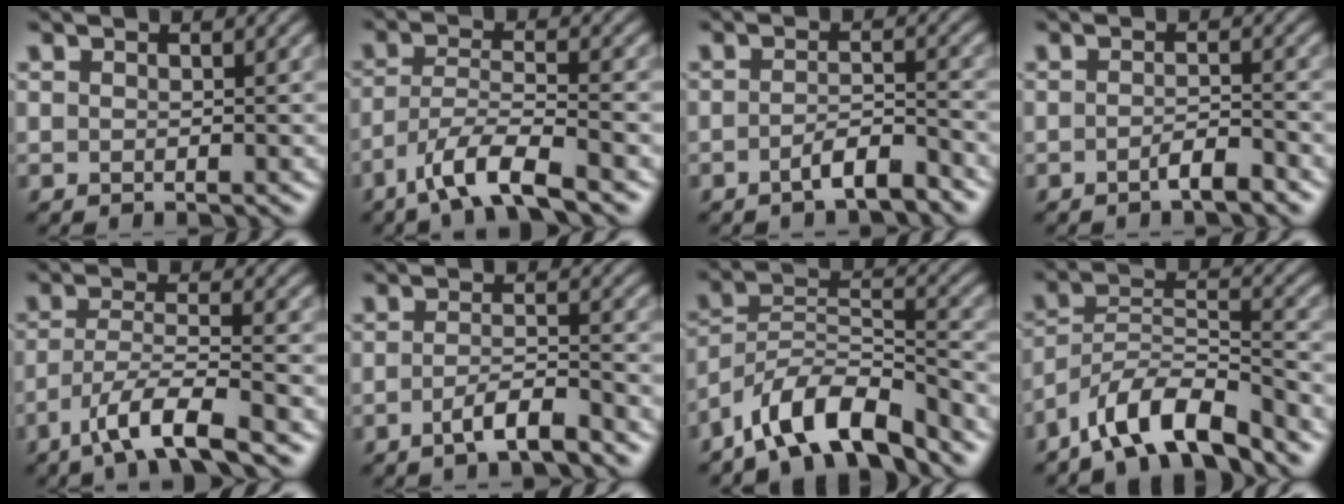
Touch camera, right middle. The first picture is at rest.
{"total": 5.4, "force": [-3.7, 1.0, 3.8], "torque": [-0.071, 0.002, -0.075]}
{"total": 2.6, "force": [-1.7, 0.6, 1.9], "torque": [-0.034, 0.009, -0.033]}
{"total": 1.8, "force": [-1.0, 0.4, 1.5], "torque": [-0.026, 0.008, -0.020]}
{"total": 5.6, "force": [-3.6, 1.1, 4.2], "torque": [-0.077, 0.002, -0.069]}
{"total": 3.0, "force": [-1.8, 0.6, 2.3], "torque": [-0.041, 0.007, -0.039]}
{"total": 7.7, "force": [-6.0, 2.5, 4.2], "torque": [-0.072, 0.005, -0.116]}
{"total": 7.1, "force": [-5.6, 1.9, 3.9], "torque": [-0.070, 0.007, -0.106]}